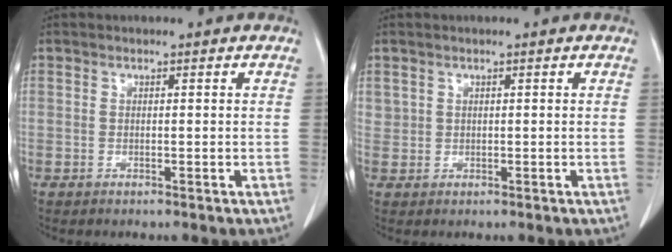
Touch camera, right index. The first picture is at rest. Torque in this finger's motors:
{"motor_torque": [0.16, -0.02, 0.02, 0.00]}